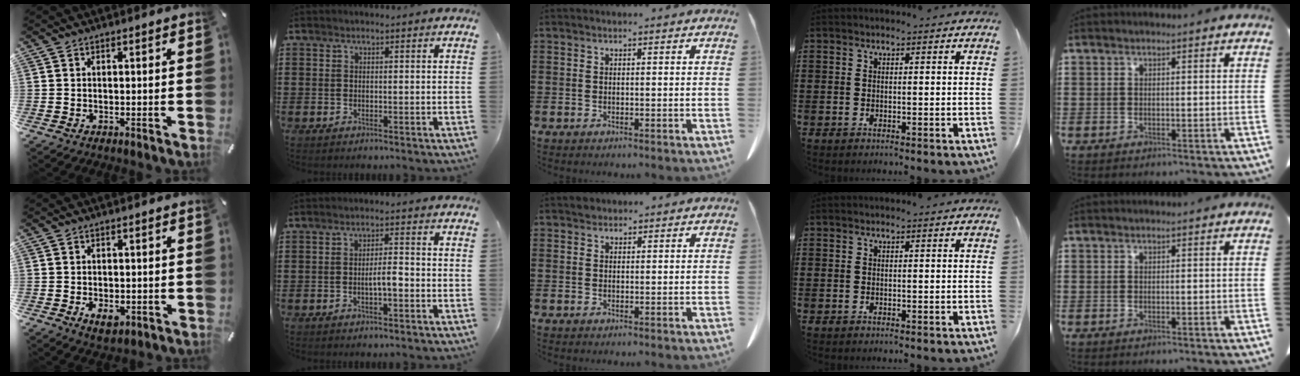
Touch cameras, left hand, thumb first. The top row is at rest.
{"thumb": {"total": 3.5, "force": [-0.9, 2.2, 2.5], "torque": [-0.048, -0.004, -0.020]}, "index": {"total": 3.1, "force": [-0.8, 0.8, 2.9], "torque": [-0.053, 0.006, -0.016]}, "middle": {"total": 1.0, "force": [0.8, 0.6, 0.0], "torque": [0.005, -0.001, 0.015]}}